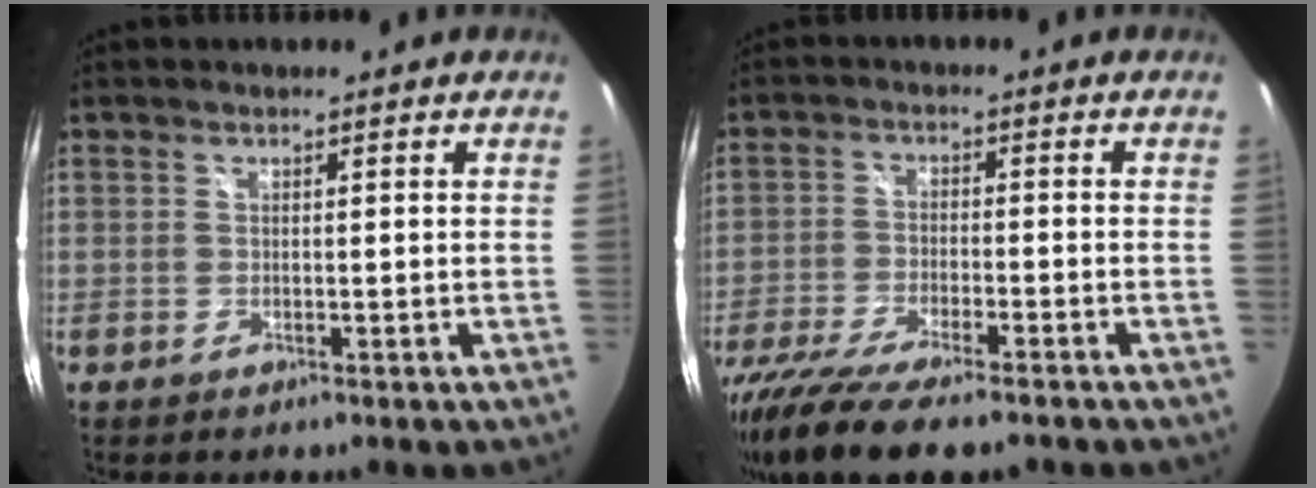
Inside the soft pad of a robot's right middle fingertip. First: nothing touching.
{"total": 16.6, "force": [-13.0, 4.1, 9.5], "torque": [-0.206, -0.059, -0.221]}